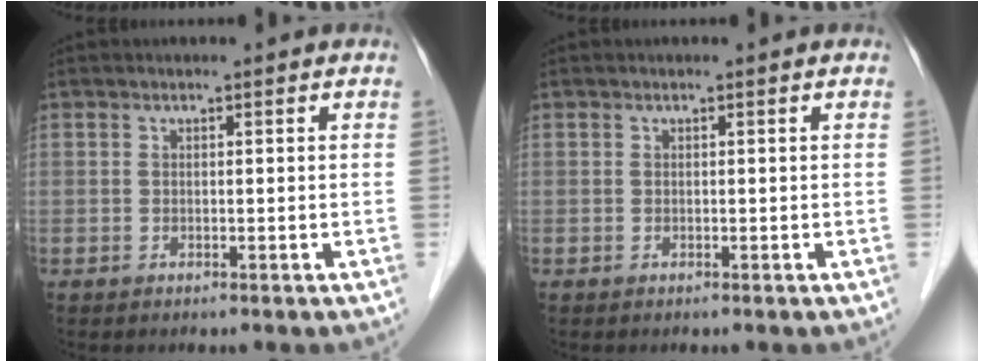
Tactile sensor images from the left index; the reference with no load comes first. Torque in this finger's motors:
{"motor_torque": [0.00, 0.00, 0.00, 0.00]}